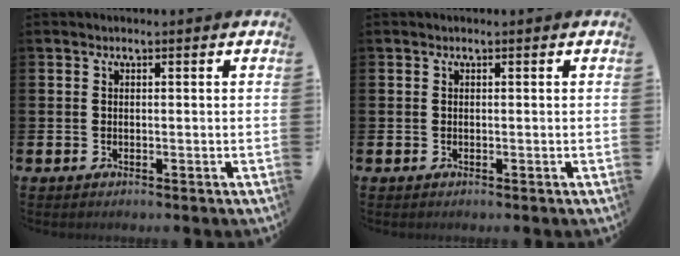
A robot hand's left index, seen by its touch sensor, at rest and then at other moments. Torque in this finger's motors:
{"motor_torque": [0.00, 0.00, 0.04, 0.00]}